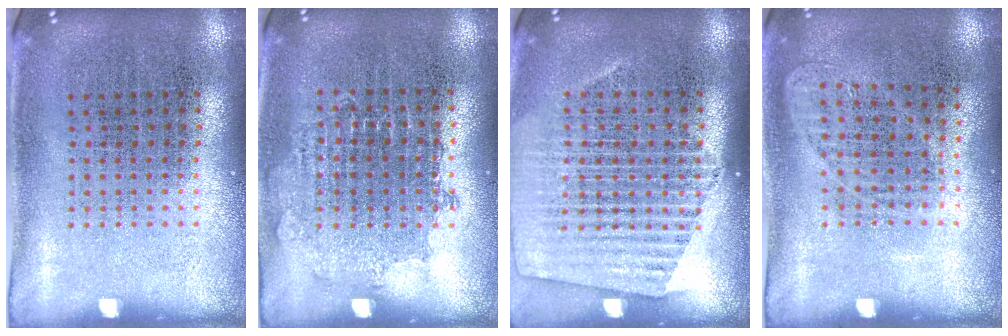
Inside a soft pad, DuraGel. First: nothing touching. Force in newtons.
{"total": 0.8, "press": 0.7, "slide": 0.2}
{"total": 1.6, "press": 1.5, "slide": 0.6}
{"total": 1.0, "press": 0.9, "slide": 0.4}